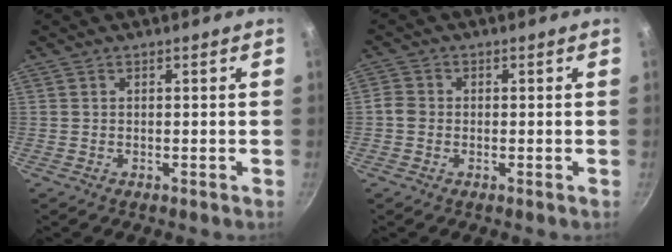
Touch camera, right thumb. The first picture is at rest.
{"total": 2.5, "force": [-0.6, 2.2, 1.1], "torque": [-0.017, 0.011, -0.016]}